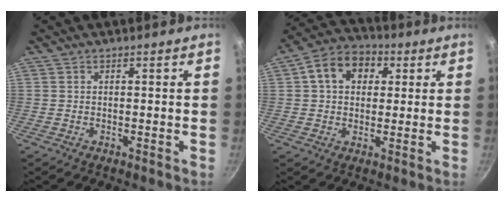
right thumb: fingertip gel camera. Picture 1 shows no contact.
{"total": 10.4, "force": [2.9, 7.9, 6.2], "torque": [-0.076, 0.017, 0.030]}